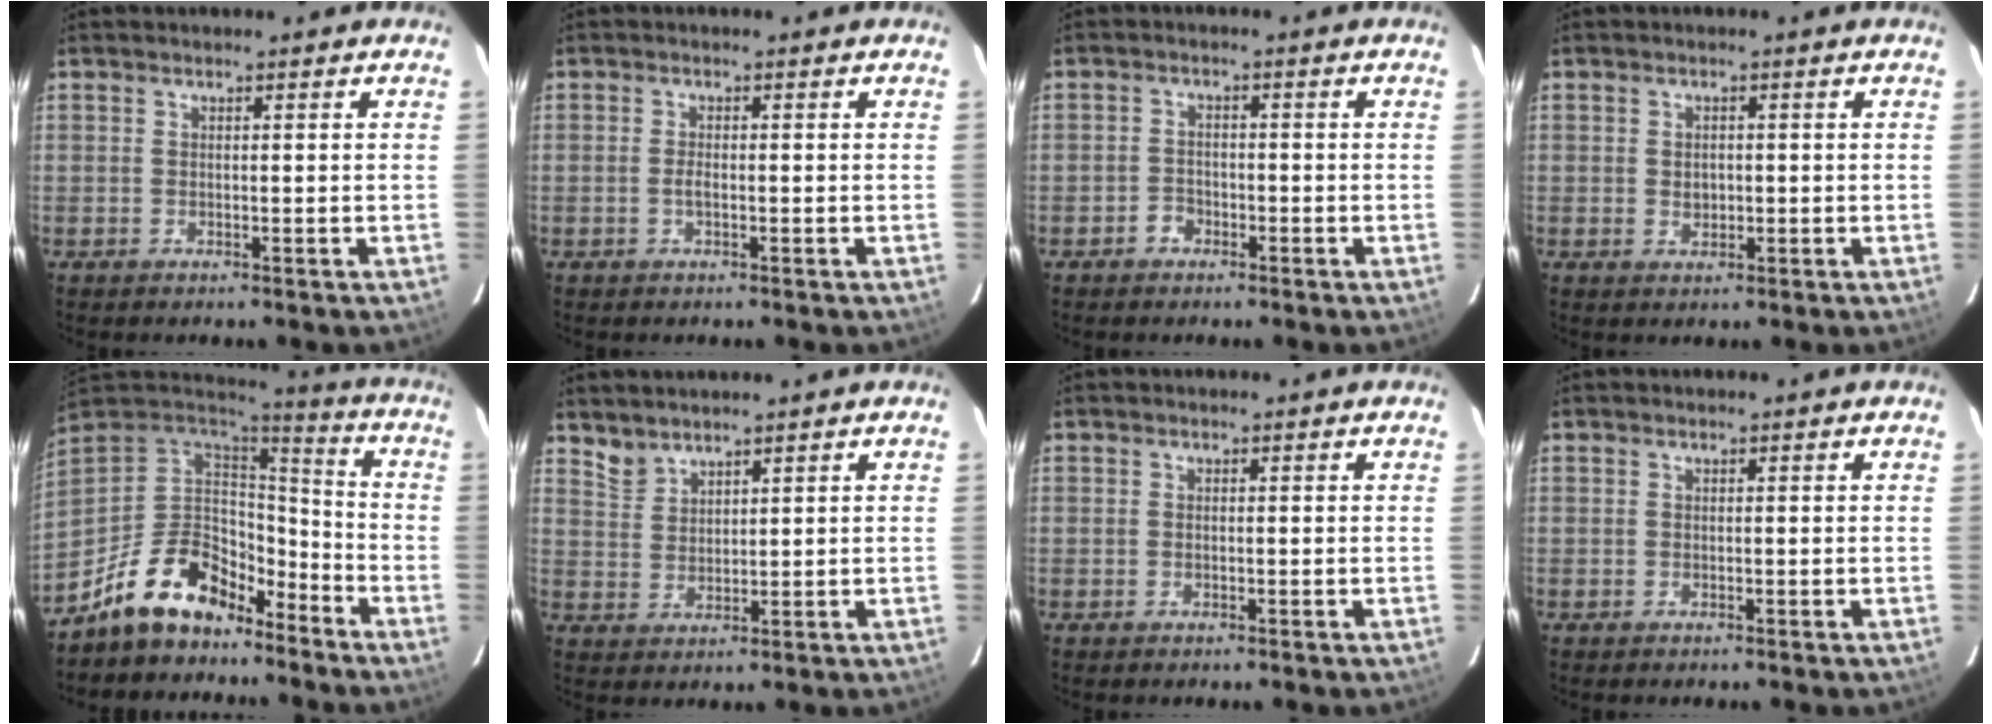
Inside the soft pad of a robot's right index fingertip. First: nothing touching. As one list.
[{"total": 1.2, "force": [-0.4, 0.4, 1.1], "torque": [-0.023, -0.001, -0.008]}, {"total": 2.5, "force": [-1.6, 1.8, 0.5], "torque": [-0.011, 0.007, -0.028]}, {"total": 2.1, "force": [-0.2, 1.8, 1.2], "torque": [-0.017, 0.001, -0.001]}, {"total": 17.4, "force": [-11.9, 9.2, 8.9], "torque": [-0.192, 0.013, -0.192]}, {"total": 3.6, "force": [3.3, 1.1, 0.5], "torque": [-0.010, 0.003, 0.071]}, {"total": 0.0}, {"total": 0.0}]